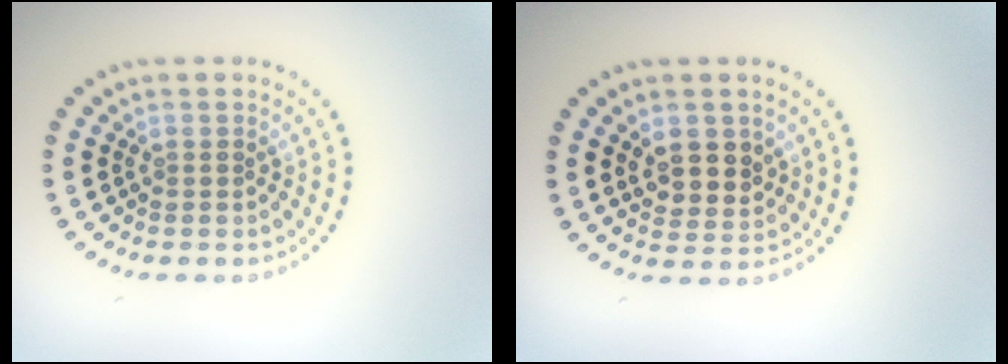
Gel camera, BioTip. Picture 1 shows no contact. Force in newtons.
{"total": 2.8, "press": 2.7, "slide": 0.7}